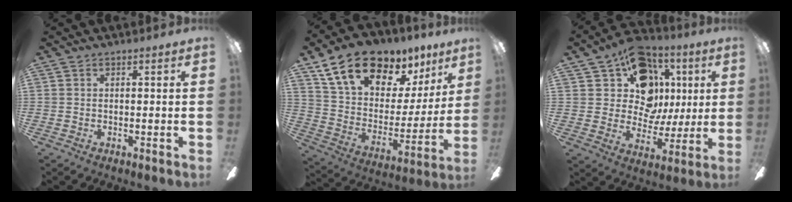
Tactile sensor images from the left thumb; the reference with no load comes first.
{"total": 19.4, "force": [13.5, 10.0, 9.7], "torque": [-0.169, -0.082, 0.245]}
{"total": 17.4, "force": [7.0, 13.3, 8.8], "torque": [-0.132, -0.022, 0.136]}